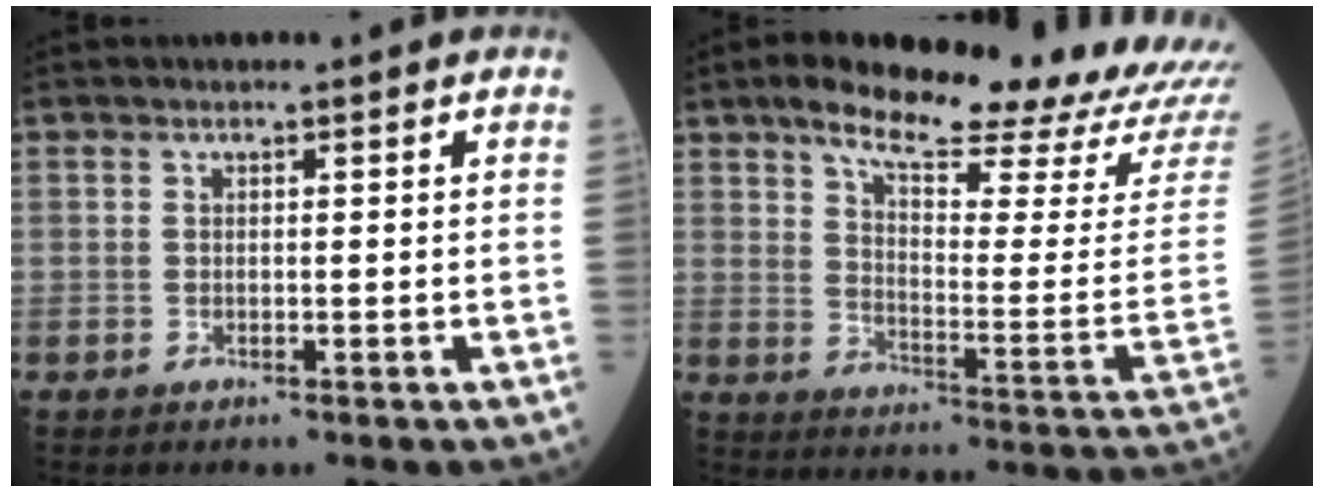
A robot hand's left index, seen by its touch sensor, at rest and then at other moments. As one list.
[{"total": 25.4, "force": [21.8, 3.4, 12.5], "torque": [-0.180, -0.064, 0.272]}]